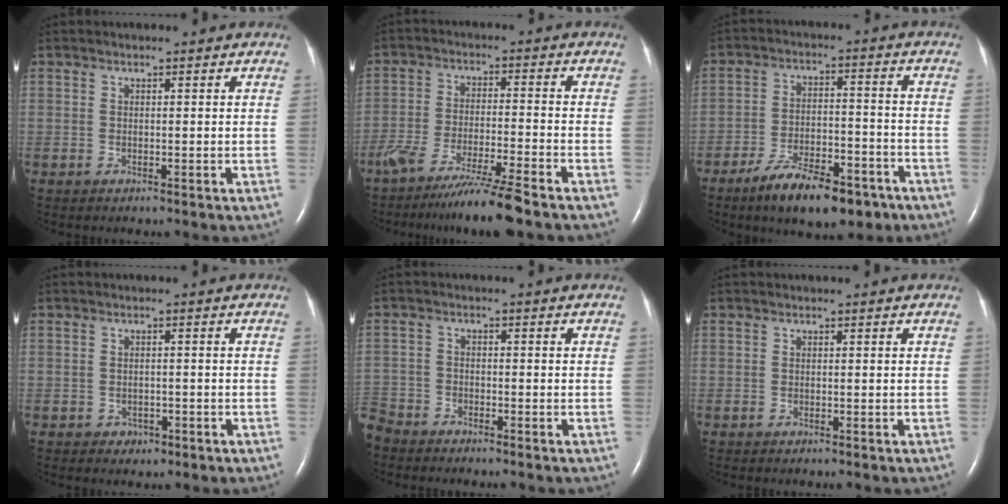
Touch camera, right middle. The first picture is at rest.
{"total": 9.9, "force": [-7.9, -0.7, 6.0], "torque": [-0.104, -0.033, -0.137]}
{"total": 12.4, "force": [-8.5, 4.3, 7.9], "torque": [-0.128, -0.001, -0.136]}
{"total": 1.6, "force": [-0.8, 1.4, 0.3], "torque": [-0.006, 0.006, -0.004]}
{"total": 4.8, "force": [-4.5, 1.5, 0.2], "torque": [0.003, -0.008, -0.092]}
{"total": 0.0}